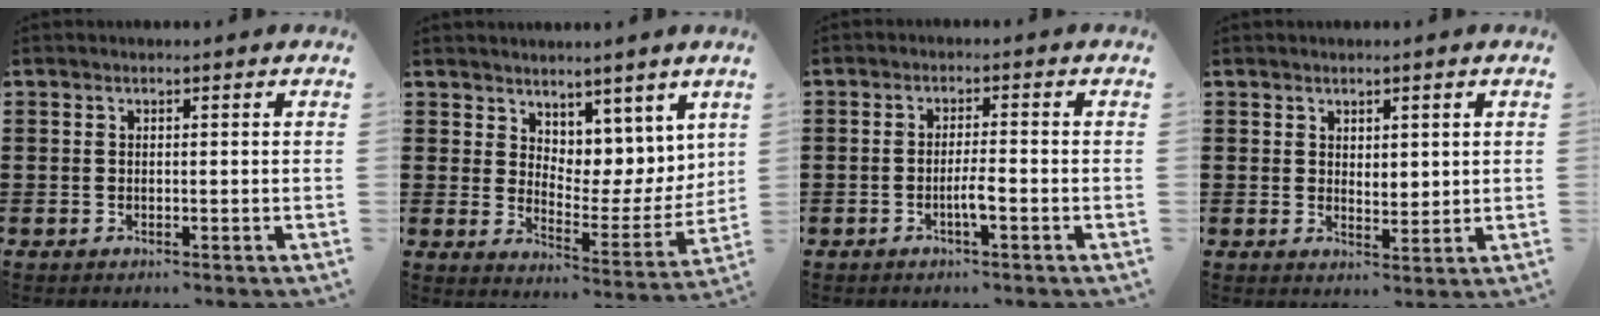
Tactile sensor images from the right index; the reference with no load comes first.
{"total": 6.8, "force": [5.7, 3.8, 0.1], "torque": [-0.024, -0.052, 0.107]}
{"total": 2.8, "force": [-1.2, 0.2, 2.5], "torque": [-0.052, -0.002, -0.024]}
{"total": 2.1, "force": [1.7, 1.1, 0.6], "torque": [-0.015, 0.007, 0.031]}